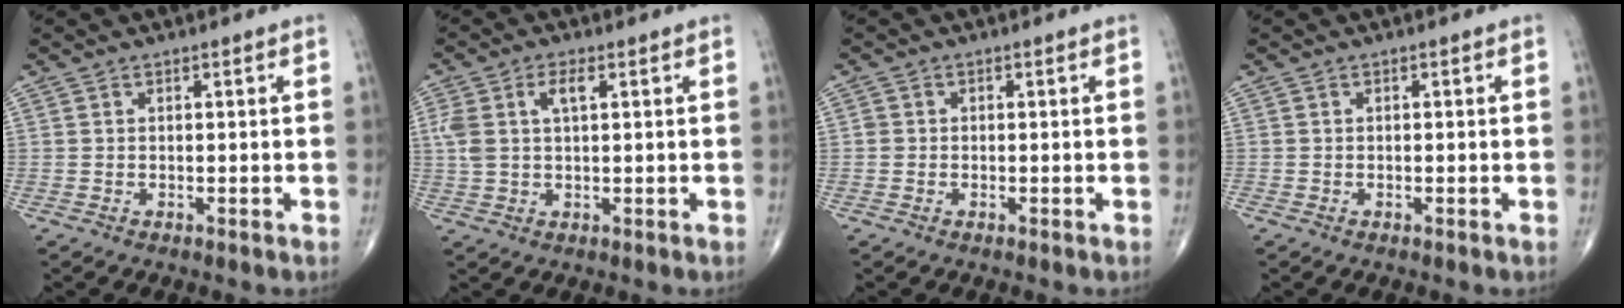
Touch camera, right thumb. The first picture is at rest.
{"total": 5.8, "force": [1.8, 2.8, 4.8], "torque": [-0.117, 0.014, 0.040]}
{"total": 1.0, "force": [-0.2, 0.9, 0.2], "torque": [0.003, 0.004, -0.004]}
{"total": 0.0}